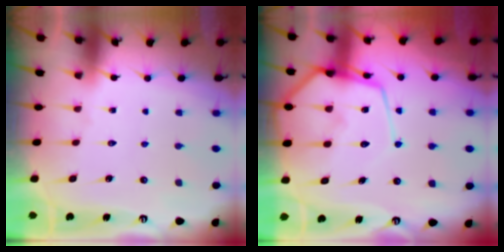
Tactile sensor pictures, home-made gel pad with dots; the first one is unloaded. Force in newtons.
{"total": 14.5, "press": 14.4, "slide": 1.6}